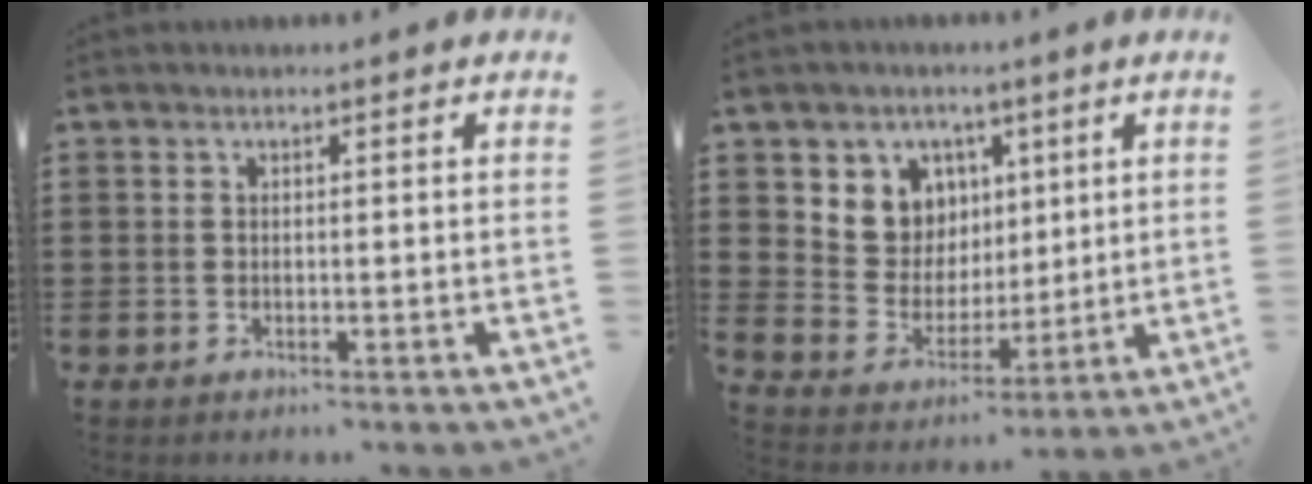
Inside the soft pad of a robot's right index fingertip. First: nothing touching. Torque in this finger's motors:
{"motor_torque": [1.35, 0.59, 0.67, 0.09]}